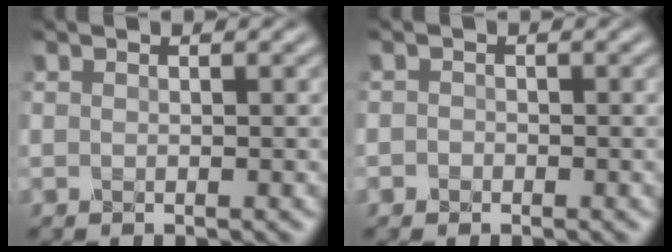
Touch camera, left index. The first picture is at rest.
{"total": 0.7, "force": [-0.3, 0.6, 0.2], "torque": [0.000, -0.003, -0.008]}